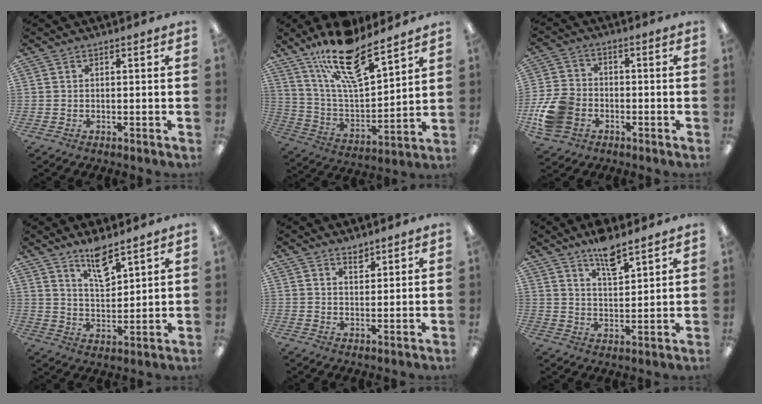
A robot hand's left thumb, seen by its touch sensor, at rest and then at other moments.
{"total": 18.7, "force": [13.9, 5.9, 11.0], "torque": [-0.197, -0.081, 0.239]}
{"total": 11.0, "force": [-3.8, 8.4, 6.1], "torque": [-0.128, 0.026, -0.067]}
{"total": 8.6, "force": [6.8, 2.6, 4.7], "torque": [-0.079, -0.040, 0.117]}
{"total": 2.6, "force": [2.3, 0.9, 0.8], "torque": [-0.003, -0.015, 0.040]}
{"total": 7.8, "force": [6.2, 2.3, 4.2], "torque": [-0.066, -0.036, 0.107]}